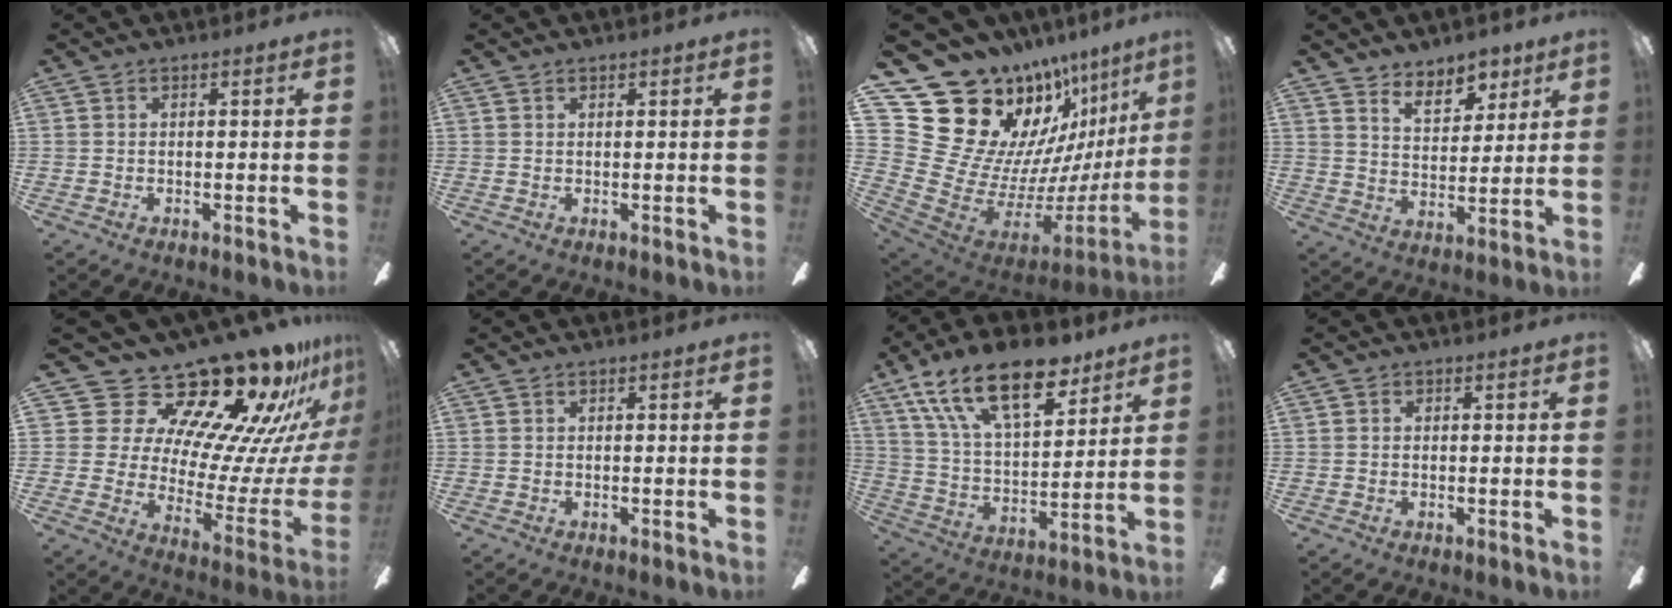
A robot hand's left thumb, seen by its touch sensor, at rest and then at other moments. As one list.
[{"total": 0.6, "force": [0.5, 0.2, 0.2], "torque": [-0.005, 0.001, 0.009]}, {"total": 23.0, "force": [15.9, 13.4, 10.0], "torque": [-0.171, -0.176, 0.356]}, {"total": 8.1, "force": [6.5, 4.3, 2.4], "torque": [-0.024, -0.043, 0.114]}, {"total": 25.2, "force": [20.3, 9.2, 11.8], "torque": [-0.147, -0.190, 0.361]}, {"total": 0.0}, {"total": 21.6, "force": [13.8, 9.9, 13.3], "torque": [-0.225, -0.066, 0.241]}, {"total": 0.6, "force": [-0.1, 0.5, 0.3], "torque": [-0.005, 0.004, -0.003]}]